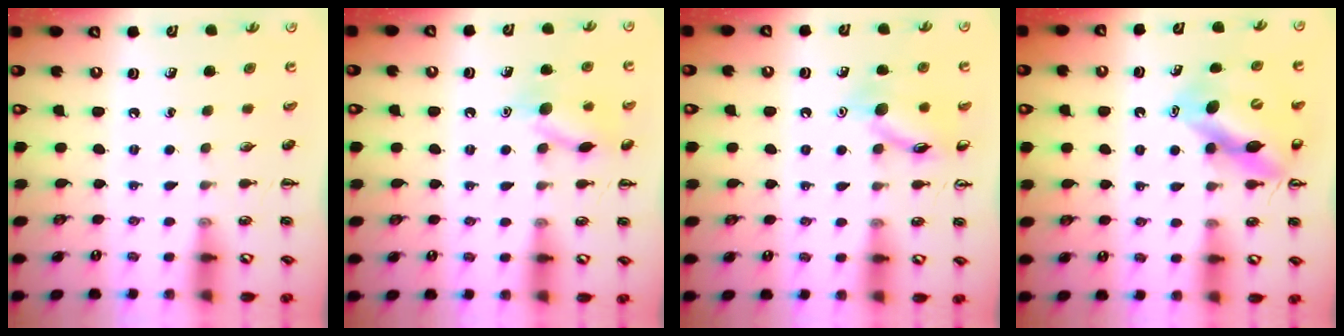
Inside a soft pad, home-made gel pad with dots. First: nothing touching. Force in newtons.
{"total": 10.9, "press": 10.8, "slide": 0.6}
{"total": 11.3, "press": 11.3, "slide": 0.7}
{"total": 11.7, "press": 11.2, "slide": 3.3}